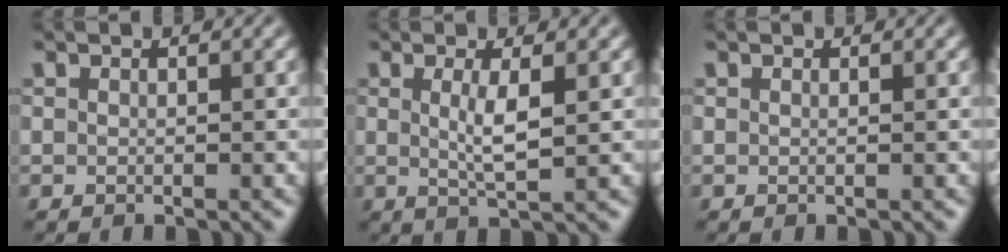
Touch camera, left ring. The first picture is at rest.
{"total": 2.7, "force": [0.5, 0.5, 2.6], "torque": [-0.053, -0.005, 0.010]}
{"total": 0.0}